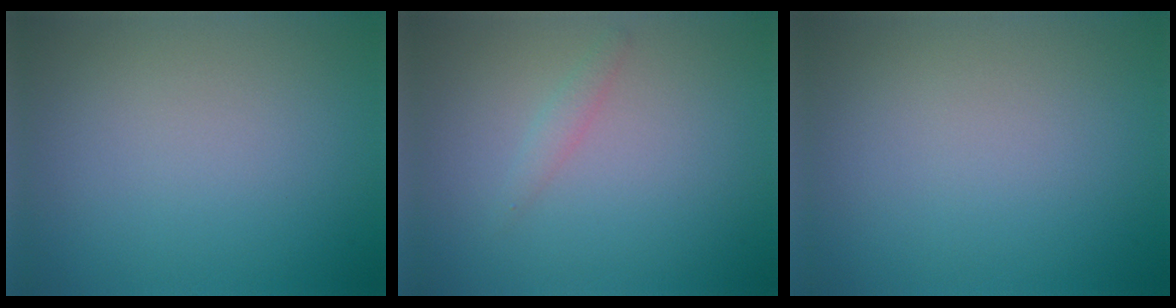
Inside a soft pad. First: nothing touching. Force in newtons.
{"total": 0.9, "press": 0.9, "slide": 0.0}
{"total": 0.0}